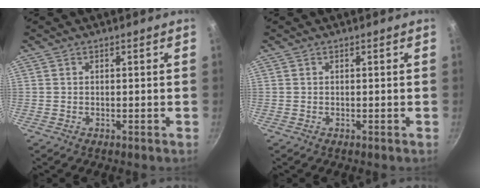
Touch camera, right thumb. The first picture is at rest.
{"total": 0.0}